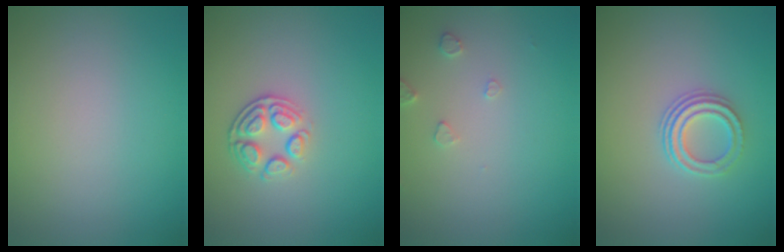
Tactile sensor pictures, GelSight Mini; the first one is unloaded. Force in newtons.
{"total": 3.0, "press": 2.3, "slide": 1.9}
{"total": 1.2, "press": 1.2, "slide": 0.2}
{"total": 2.5, "press": 2.1, "slide": 1.4}